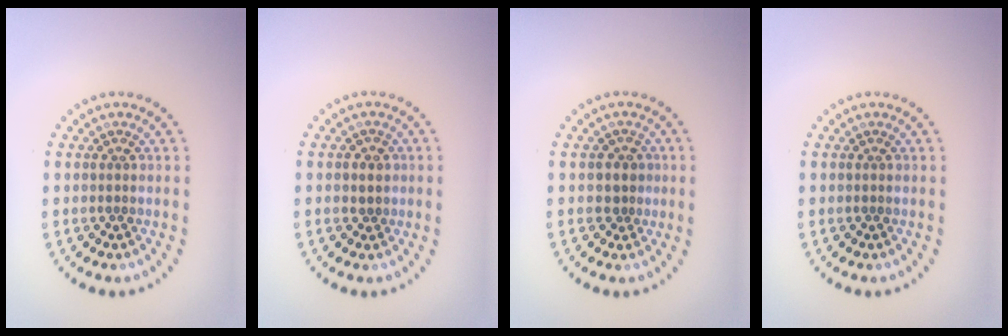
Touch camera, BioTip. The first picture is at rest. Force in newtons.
{"total": 0.8, "press": 0.7, "slide": 0.5}
{"total": 1.6, "press": 1.4, "slide": 0.8}
{"total": 0.0}